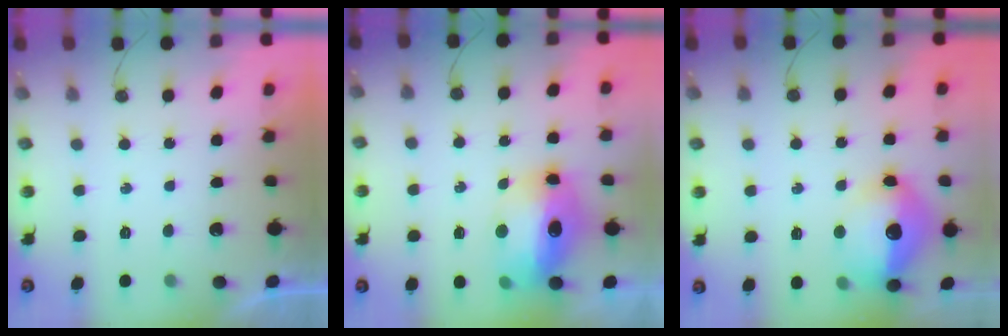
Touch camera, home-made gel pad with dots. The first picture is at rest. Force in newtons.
{"total": 15.6, "press": 15.1, "slide": 4.2}
{"total": 15.1, "press": 15.1, "slide": 1.4}